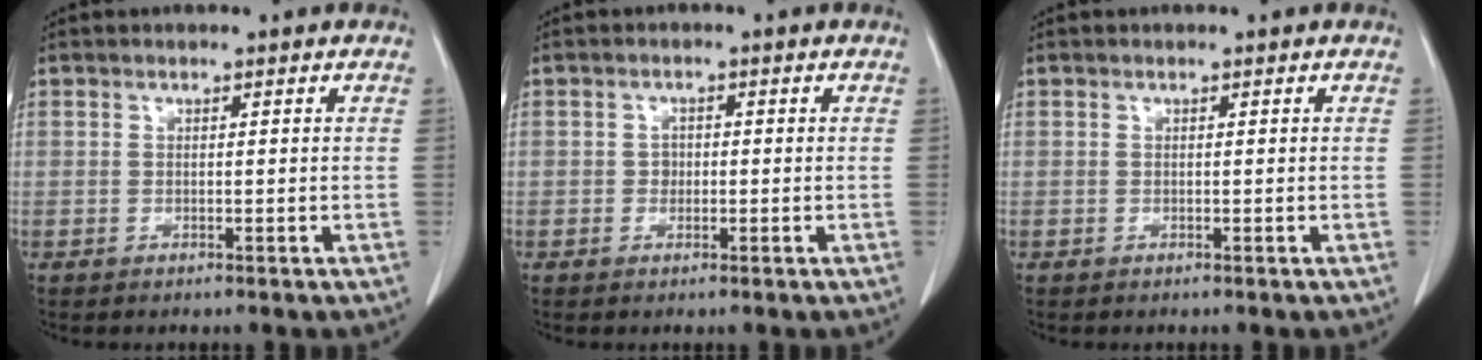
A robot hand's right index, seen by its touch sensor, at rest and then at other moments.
{"total": 1.5, "force": [-0.2, 1.3, 0.8], "torque": [-0.011, 0.004, -0.002]}
{"total": 0.0}